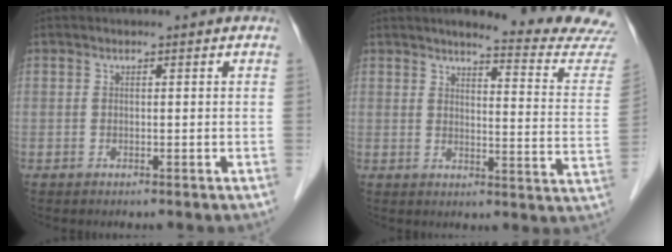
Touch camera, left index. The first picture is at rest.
{"total": 15.1, "force": [14.6, -0.9, 3.9], "torque": [-0.044, -0.100, 0.153]}